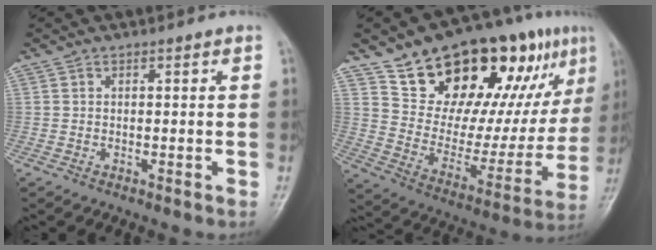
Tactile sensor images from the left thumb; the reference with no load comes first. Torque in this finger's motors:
{"motor_torque": [0.91, 0.94, 1.61, -1.16, 0.17]}